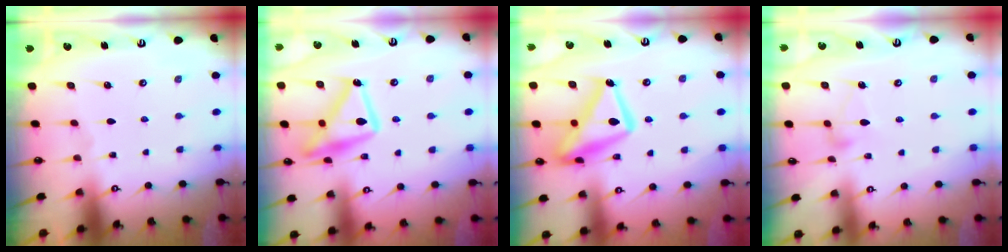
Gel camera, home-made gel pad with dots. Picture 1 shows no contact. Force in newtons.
{"total": 16.6, "press": 16.6, "slide": 0.8}
{"total": 16.3, "press": 16.2, "slide": 1.5}
{"total": 6.0, "press": 6.0, "slide": 0.3}